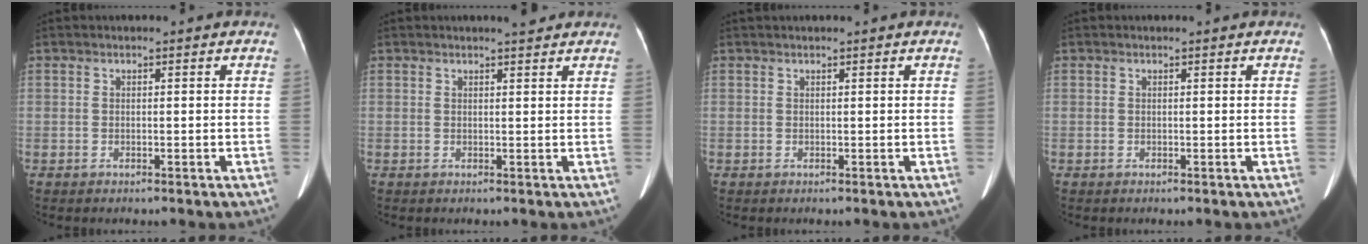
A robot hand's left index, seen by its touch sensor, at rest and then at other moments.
{"total": 2.2, "force": [1.9, 0.2, 1.0], "torque": [-0.018, 0.000, 0.026]}
{"total": 1.0, "force": [0.8, -0.1, 0.6], "torque": [-0.008, 0.022, 0.019]}
{"total": 0.0}